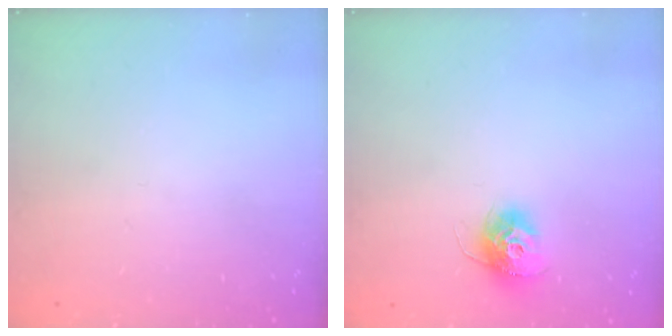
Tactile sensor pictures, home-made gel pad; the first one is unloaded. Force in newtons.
{"total": 11.0, "press": 11.0, "slide": 0.8}